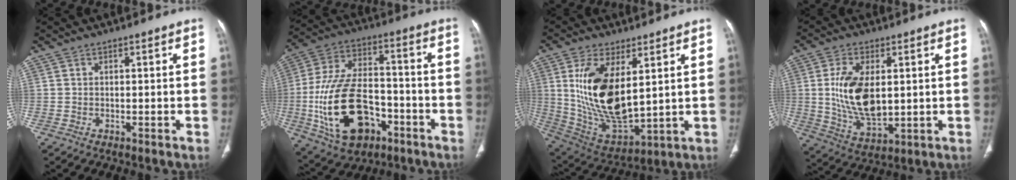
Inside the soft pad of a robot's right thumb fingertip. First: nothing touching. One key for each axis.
{"total": 21.9, "fx": -7.2, "fy": 13.2, "fz": 15.9, "tx": -0.291, "ty": 0.039, "tz": -0.108}
{"total": 18.4, "fx": 4.3, "fy": 8.7, "fz": 15.6, "tx": -0.290, "ty": -0.027, "tz": 0.103}
{"total": 13.3, "fx": 1.5, "fy": 7.0, "fz": 11.2, "tx": -0.208, "ty": -0.018, "tz": 0.038}